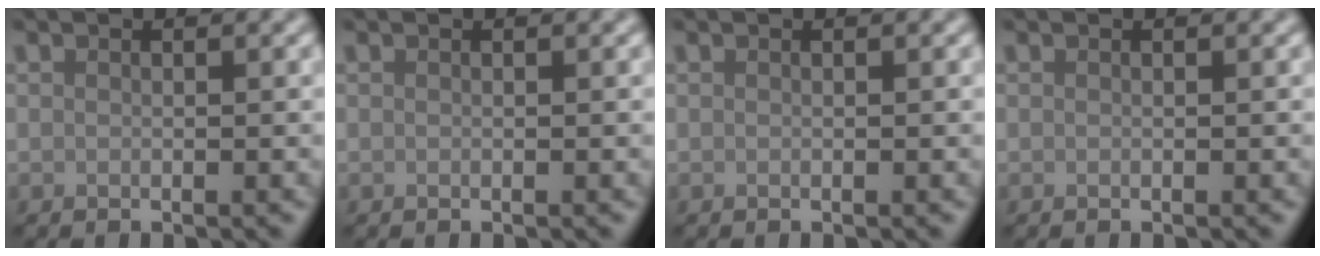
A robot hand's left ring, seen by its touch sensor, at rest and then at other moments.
{"total": 0.0}
{"total": 0.0}
{"total": 0.0}